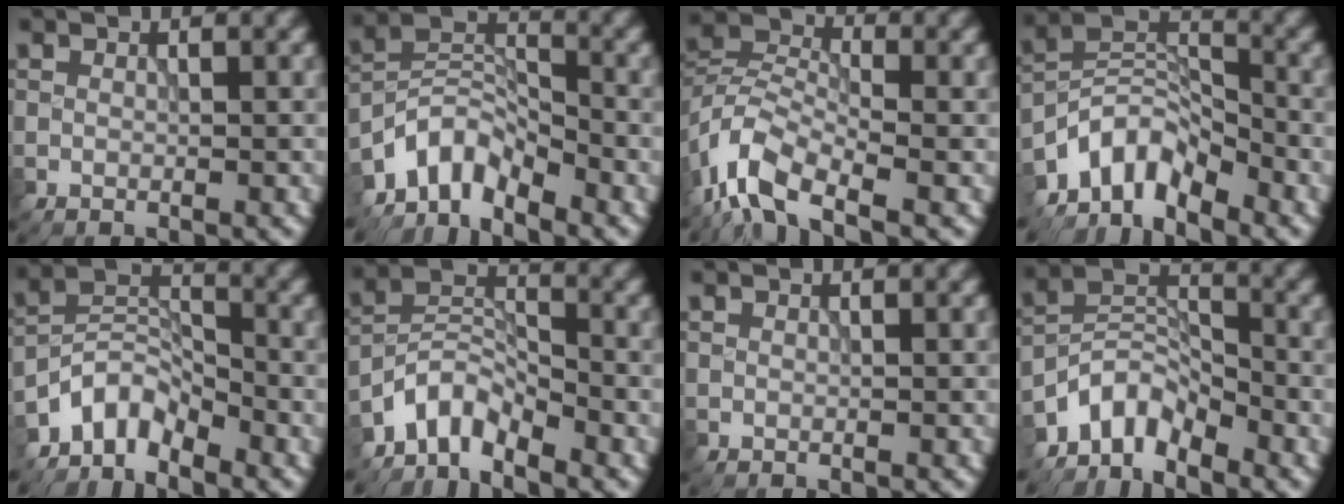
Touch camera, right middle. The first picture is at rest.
{"total": 5.5, "force": [-4.6, 2.2, 2.0], "torque": [-0.026, 0.002, -0.102]}
{"total": 7.0, "force": [-4.4, 3.2, 4.5], "torque": [-0.087, 0.004, -0.101]}
{"total": 6.3, "force": [-5.1, 2.7, 2.6], "torque": [-0.032, 0.000, -0.113]}
{"total": 4.2, "force": [-3.6, 1.8, 1.3], "torque": [-0.013, 0.007, -0.083]}
{"total": 4.3, "force": [-3.7, 1.6, 1.4], "torque": [-0.018, 0.006, -0.086]}
{"total": 0.0}
{"total": 4.7, "force": [-4.0, 1.9, 1.6], "torque": [-0.017, 0.005, -0.090]}